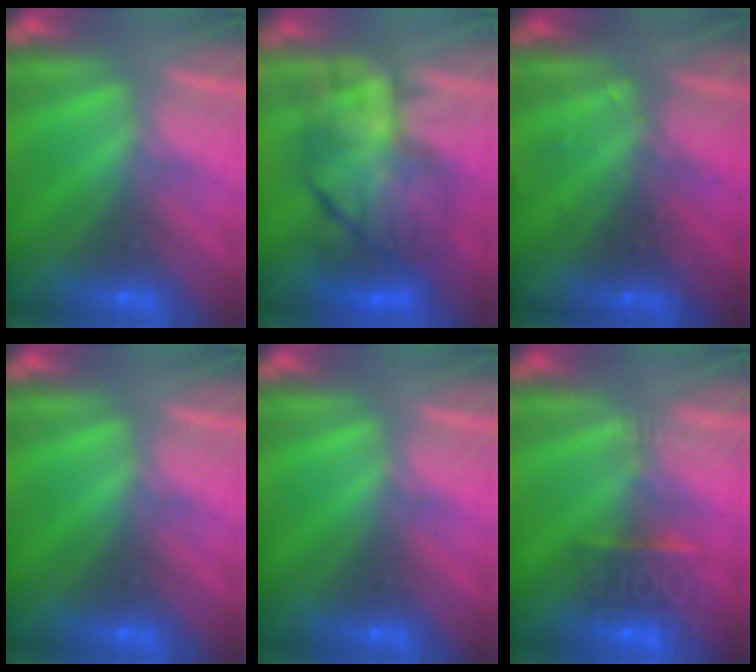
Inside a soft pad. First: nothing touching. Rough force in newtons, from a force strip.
{"total": 9.8}
{"total": 2.4}
{"total": 0.0}
{"total": 0.0}
{"total": 6.5}